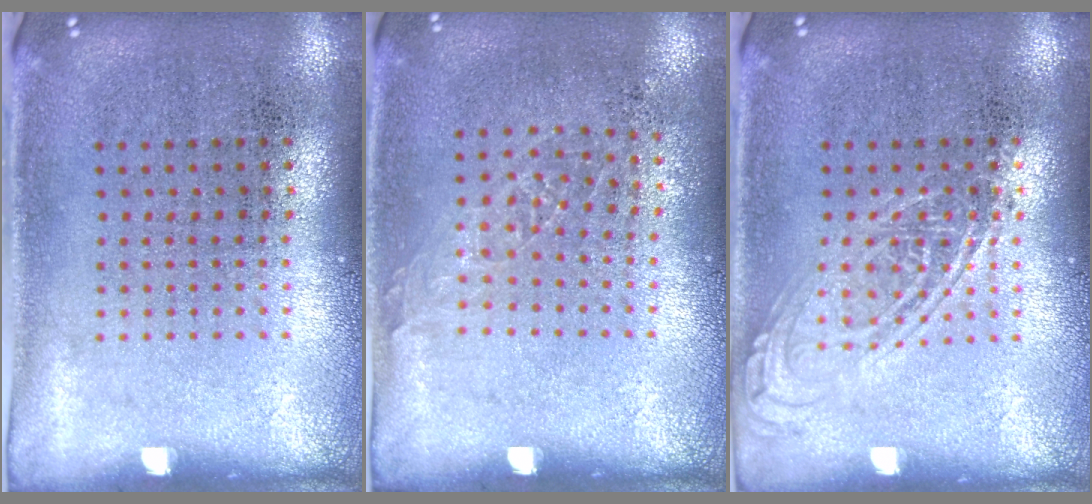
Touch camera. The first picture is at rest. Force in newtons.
{"total": 0.8, "press": 0.8, "slide": 0.3}
{"total": 2.2, "press": 2.2, "slide": 0.2}